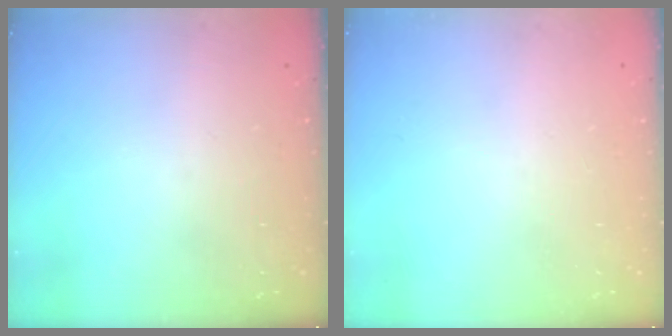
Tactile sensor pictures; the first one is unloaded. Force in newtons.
{"total": 0.0}